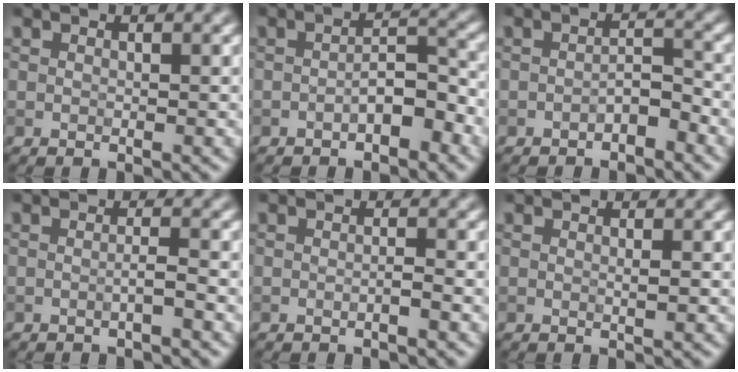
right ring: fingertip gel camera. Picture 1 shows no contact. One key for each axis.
{"total": 2.9, "fx": -1.5, "fy": 1.1, "fz": 2.3, "tx": -0.035, "ty": 0.012, "tz": -0.026}
{"total": 1.9, "fx": -1.3, "fy": 0.7, "fz": 1.2, "tx": -0.021, "ty": 0.008, "tz": -0.023}
{"total": 1.2, "fx": -0.5, "fy": 0.1, "fz": 1.1, "tx": -0.016, "ty": 0.003, "tz": -0.013}
{"total": 0.8, "fx": -0.4, "fy": 0.0, "fz": 0.6, "tx": -0.012, "ty": -0.001, "tz": -0.008}
{"total": 0.8, "fx": 0.1, "fy": 0.2, "fz": 0.7, "tx": -0.007, "ty": 0.002, "tz": -0.001}